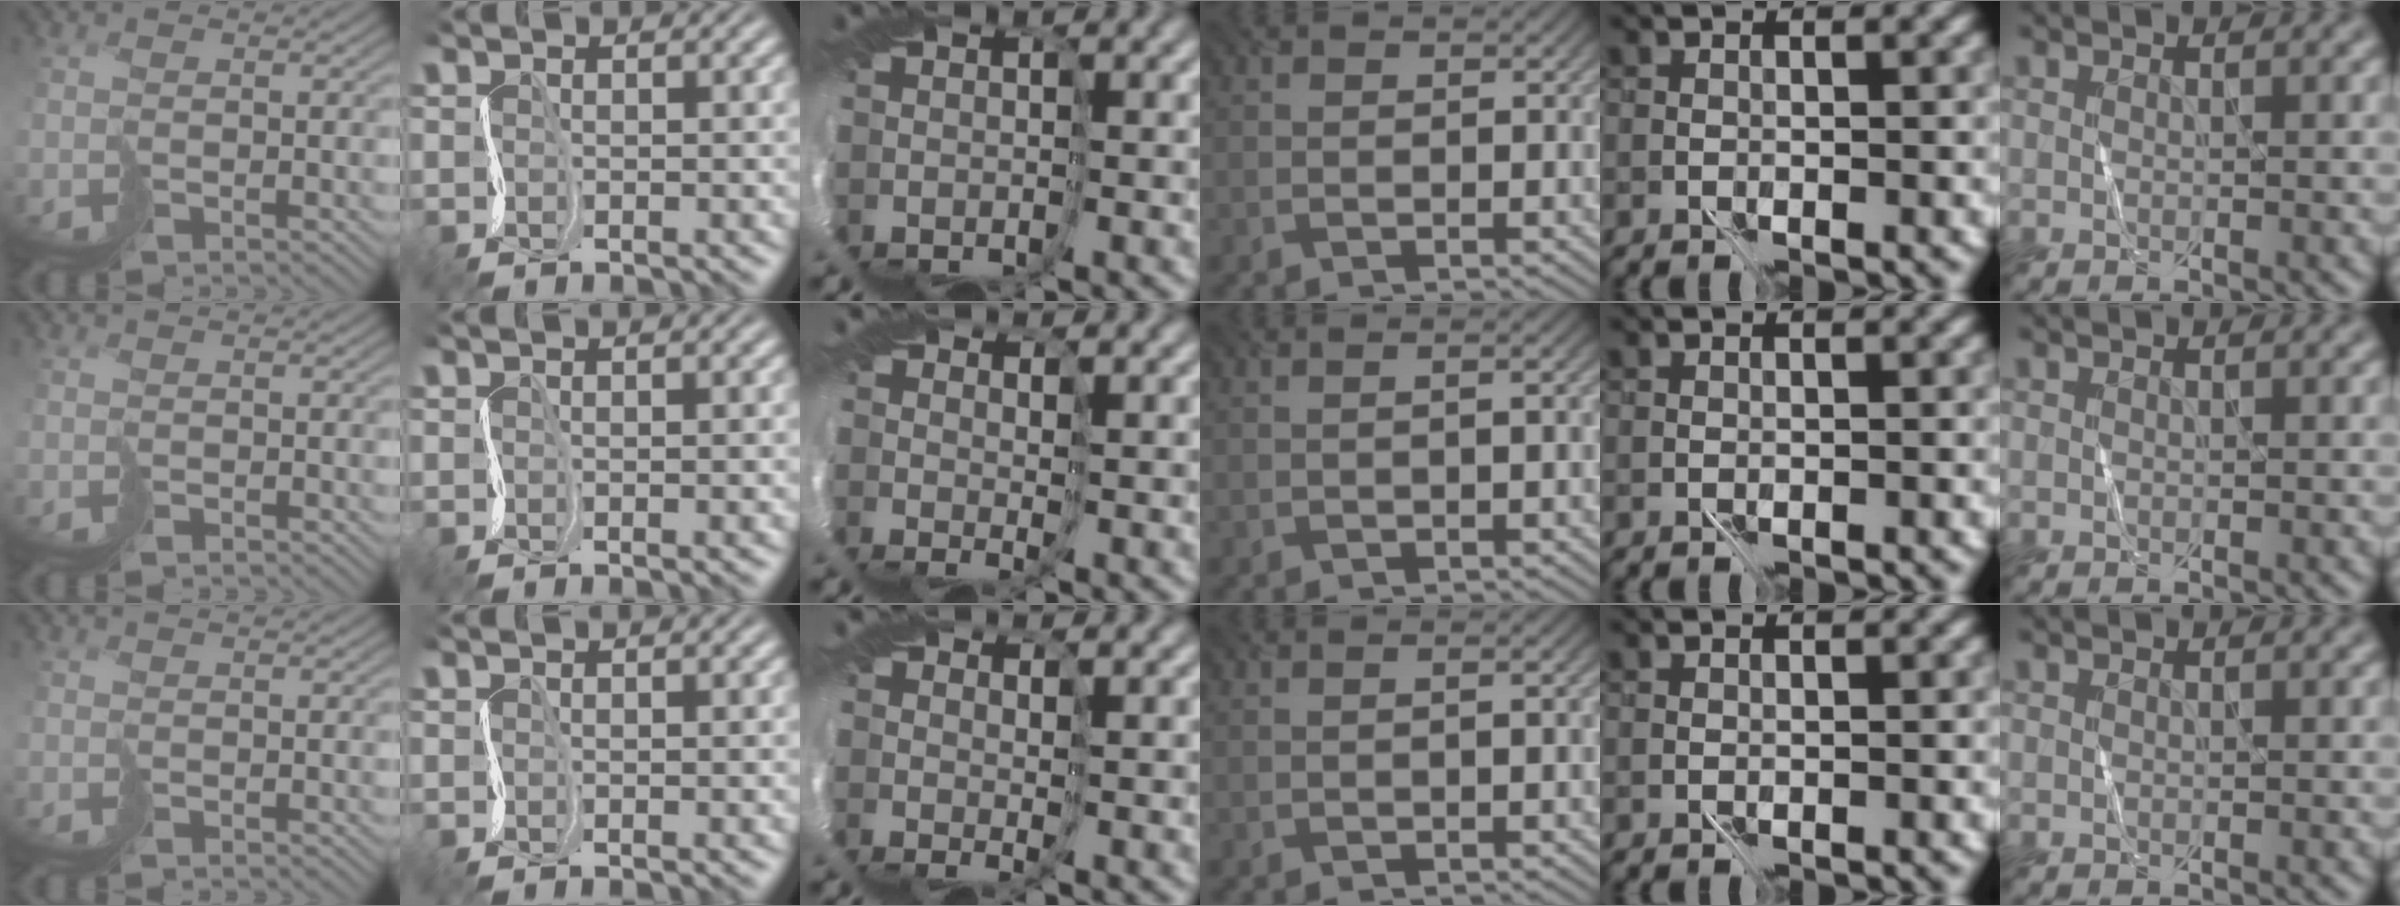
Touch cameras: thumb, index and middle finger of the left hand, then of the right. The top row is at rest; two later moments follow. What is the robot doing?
{"motion": "cut", "object": "paper bag"}